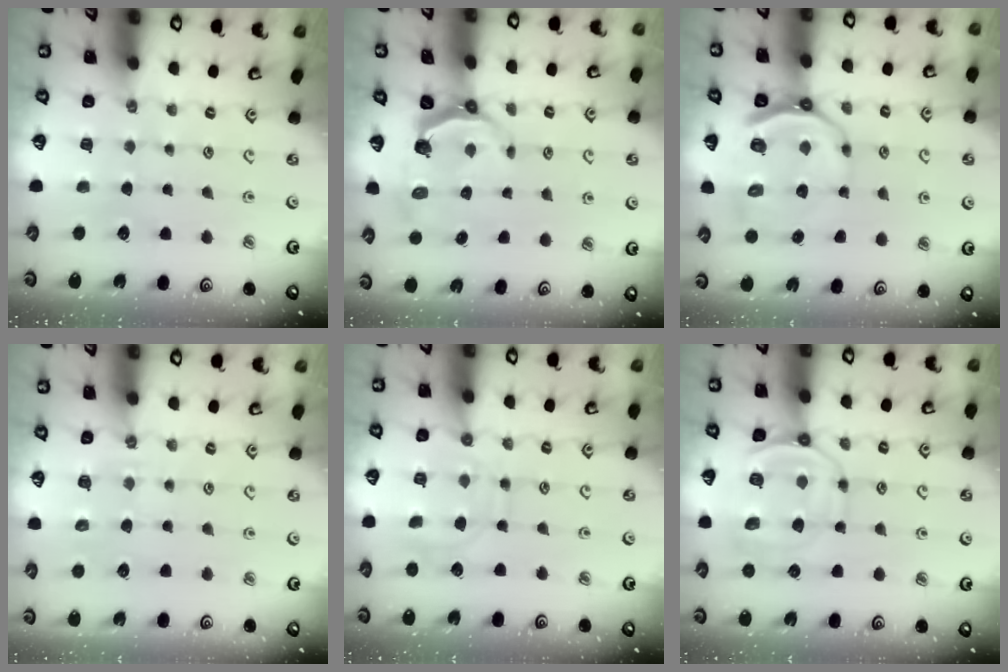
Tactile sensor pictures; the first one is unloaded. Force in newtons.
{"total": 4.3, "press": 2.9, "slide": 3.3}
{"total": 9.6, "press": 9.0, "slide": 3.3}
{"total": 4.2, "press": 4.1, "slide": 0.9}
{"total": 11.0, "press": 11.0, "slide": 0.8}
{"total": 11.5, "press": 11.5, "slide": 1.2}